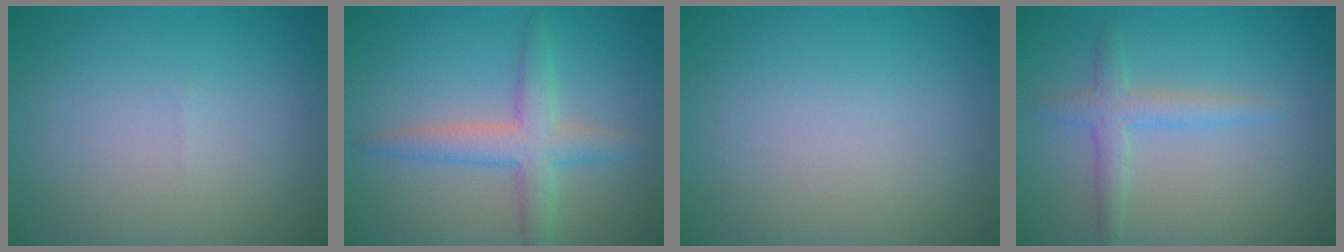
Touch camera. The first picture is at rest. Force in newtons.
{"total": 3.7, "press": 3.7, "slide": 0.2}
{"total": 0.0}
{"total": 2.3, "press": 2.3, "slide": 0.1}